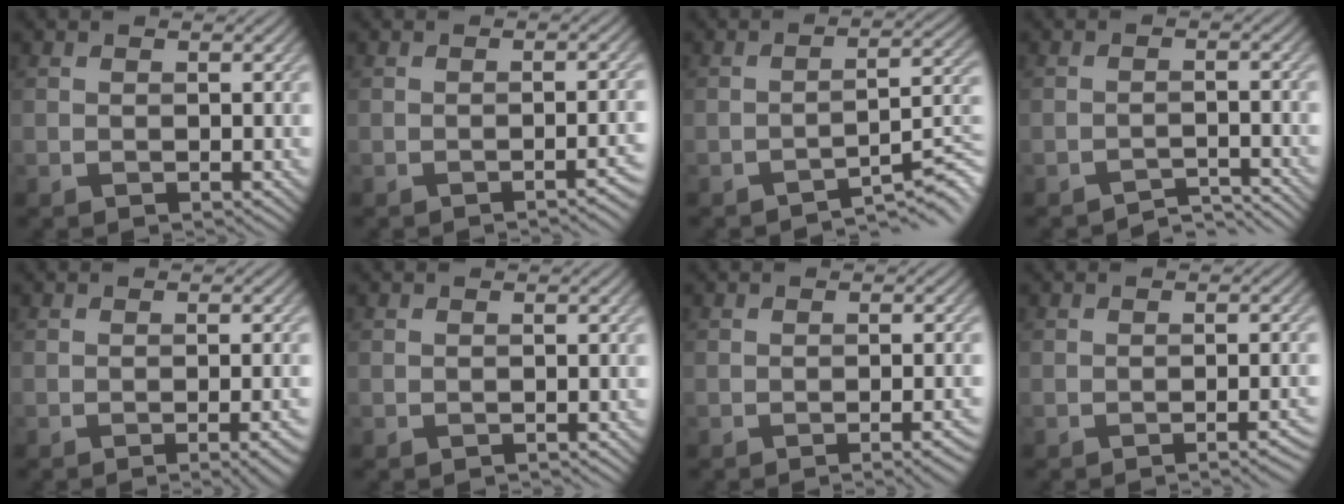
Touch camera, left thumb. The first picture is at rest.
{"total": 2.6, "force": [-1.4, 0.5, 2.2], "torque": [-0.019, 0.010, -0.024]}
{"total": 5.5, "force": [-4.1, 0.9, 3.6], "torque": [-0.048, 0.011, -0.064]}
{"total": 3.1, "force": [-3.0, 0.2, 0.8], "torque": [-0.006, 0.008, -0.049]}
{"total": 3.7, "force": [-1.7, 0.8, 3.2], "torque": [-0.036, 0.008, -0.025]}
{"total": 0.5, "force": [-0.5, 0.0, 0.1], "torque": [0.001, 0.002, -0.012]}
{"total": 3.2, "force": [-1.5, 0.7, 2.7], "torque": [-0.027, 0.009, -0.025]}
{"total": 2.9, "force": [-1.5, 0.5, 2.3], "torque": [-0.023, 0.008, -0.026]}